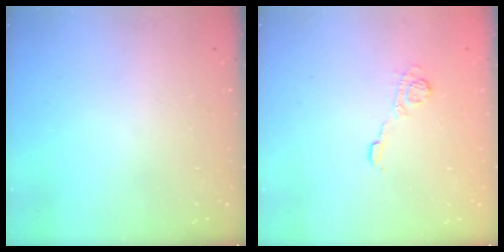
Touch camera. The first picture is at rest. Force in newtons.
{"total": 4.9, "press": 4.8, "slide": 0.7}